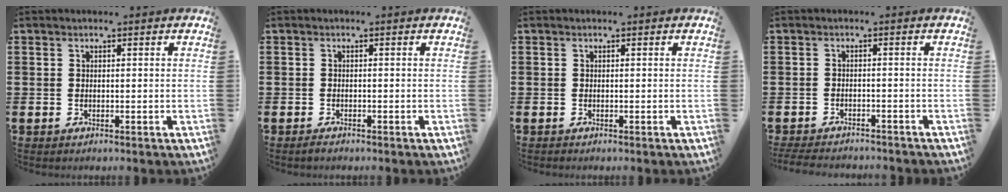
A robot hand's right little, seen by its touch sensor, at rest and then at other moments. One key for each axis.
{"total": 0.6, "fx": -0.5, "fy": 0.2, "fz": 0.3, "tx": -0.006, "ty": -0.003, "tz": -0.010}
{"total": 0.0}
{"total": 2.1, "fx": -2.1, "fy": 0.1, "fz": 0.3, "tx": -0.006, "ty": 0.003, "tz": -0.043}